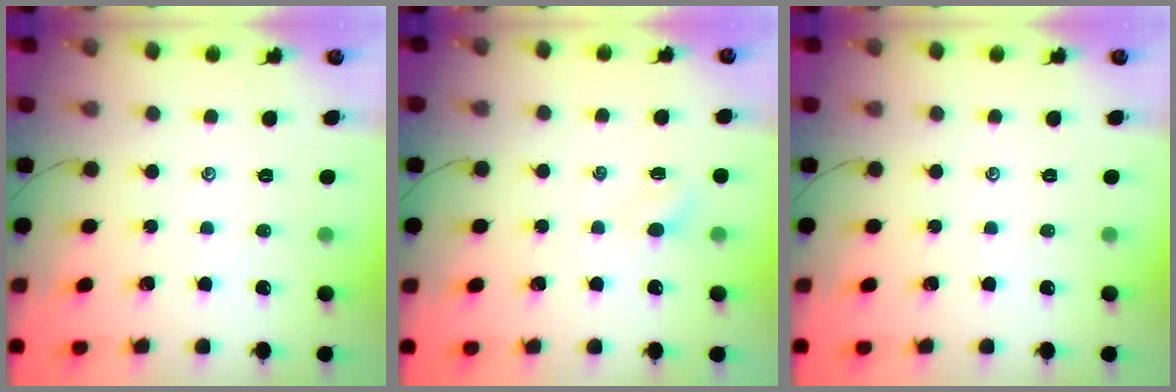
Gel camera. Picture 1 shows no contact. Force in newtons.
{"total": 2.8, "press": 2.6, "slide": 1.0}
{"total": 0.0}